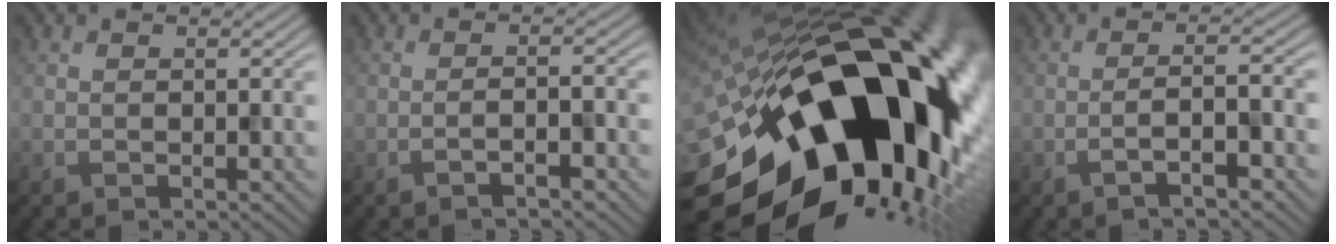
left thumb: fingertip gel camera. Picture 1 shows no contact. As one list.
[{"total": 2.0, "force": [-1.3, 0.0, 1.5], "torque": [-0.026, 0.010, -0.031]}, {"total": 22.9, "force": [-7.3, 13.0, 17.5], "torque": [-0.303, -0.064, -0.109]}, {"total": 3.6, "force": [-1.8, 0.3, 3.1], "torque": [-0.047, 0.016, -0.047]}]